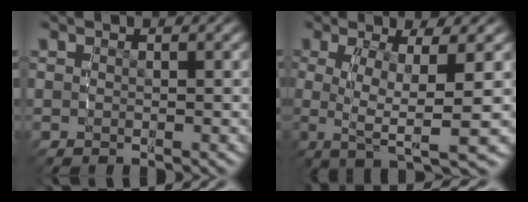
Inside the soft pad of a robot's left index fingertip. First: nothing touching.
{"total": 8.8, "force": [-1.9, 4.1, 7.5], "torque": [-0.128, -0.024, -0.017]}